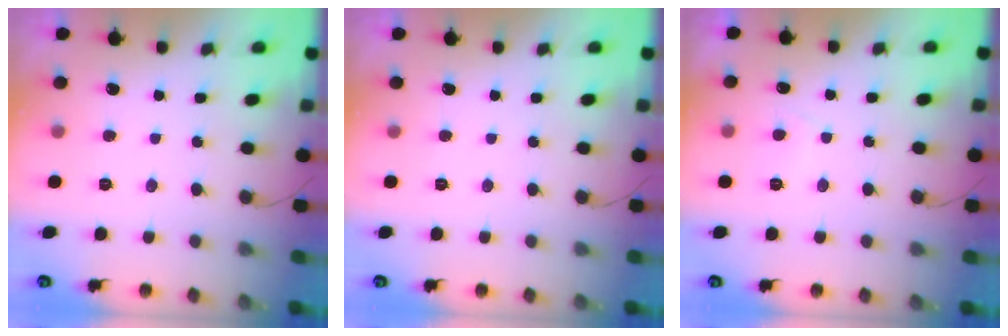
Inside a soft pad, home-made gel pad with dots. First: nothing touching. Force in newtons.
{"total": 0.0}
{"total": 2.1, "press": 2.0, "slide": 0.5}